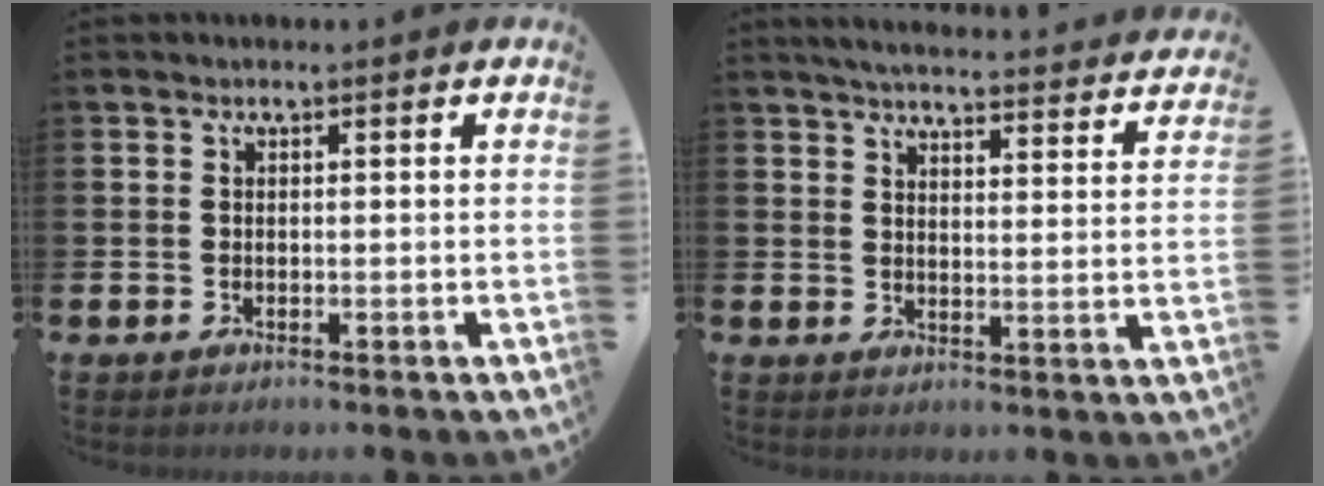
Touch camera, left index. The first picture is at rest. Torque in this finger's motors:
{"motor_torque": [0.82, -1.32, 0.07, 0.03]}